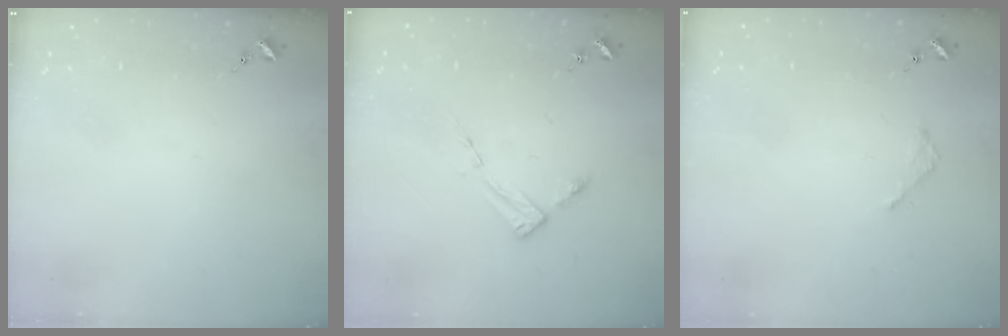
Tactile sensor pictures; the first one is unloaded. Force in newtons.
{"total": 3.4, "press": 3.4, "slide": 0.4}
{"total": 2.1, "press": 2.1, "slide": 0.2}